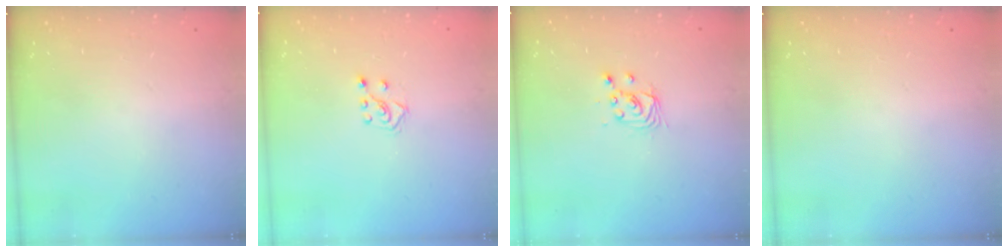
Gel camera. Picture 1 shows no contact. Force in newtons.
{"total": 4.9, "press": 4.8, "slide": 0.8}
{"total": 3.2, "press": 3.2, "slide": 0.2}
{"total": 0.0}